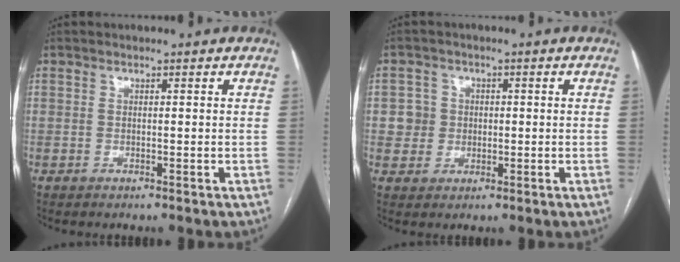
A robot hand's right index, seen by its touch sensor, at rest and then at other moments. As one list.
[{"total": 3.7, "force": [0.0, 3.7, 0.2], "torque": [0.007, 0.015, 0.003]}]